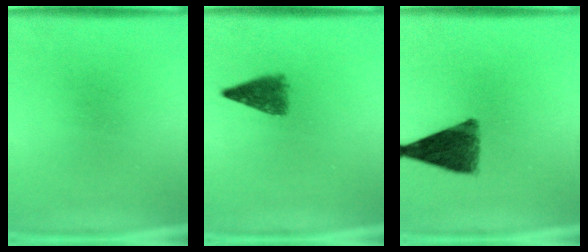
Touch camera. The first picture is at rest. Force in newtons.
{"total": 3.9}
{"total": 9.3}